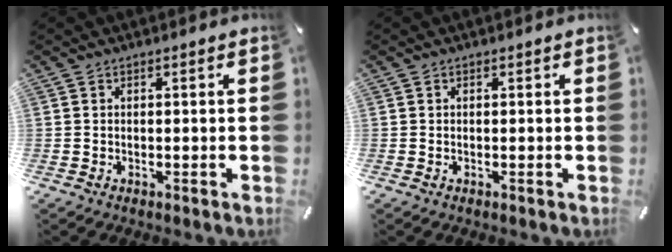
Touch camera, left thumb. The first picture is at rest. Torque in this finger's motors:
{"motor_torque": [-0.07, -0.12, 0.08, 0.07, -0.05]}